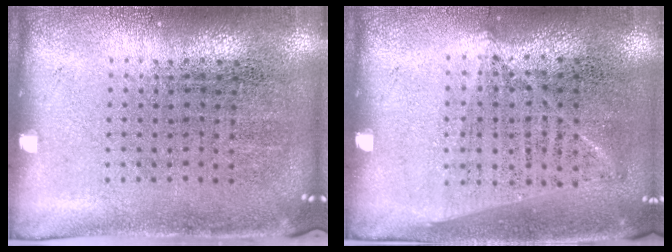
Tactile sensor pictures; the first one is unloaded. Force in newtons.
{"total": 1.0, "press": 0.9, "slide": 0.5}